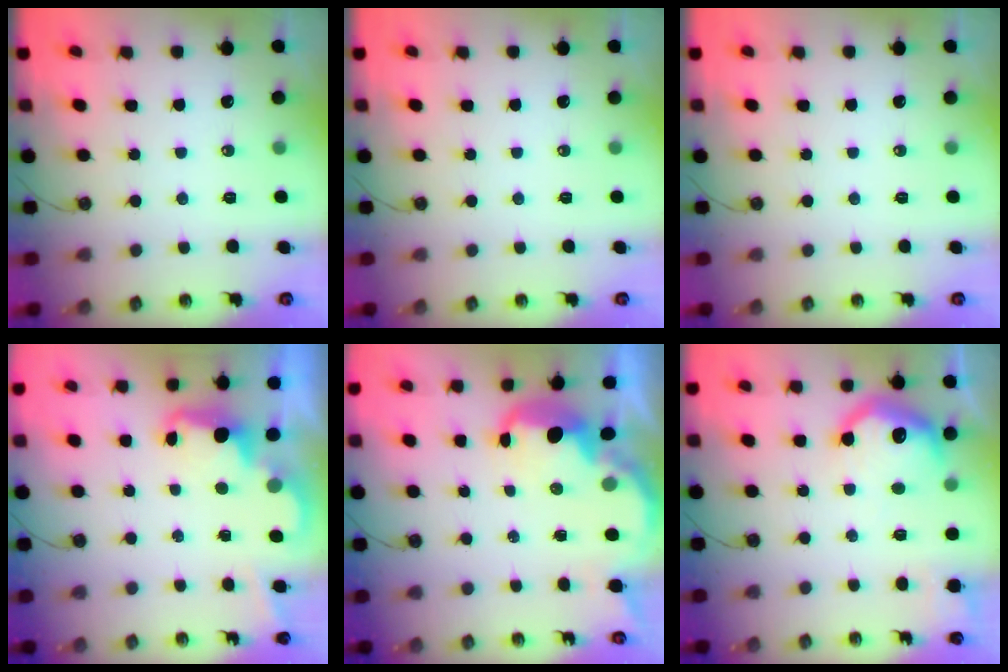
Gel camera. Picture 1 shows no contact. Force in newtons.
{"total": 0.0}
{"total": 0.0}
{"total": 2.4, "press": 2.3, "slide": 0.5}
{"total": 5.7, "press": 5.7, "slide": 0.7}
{"total": 12.7, "press": 12.6, "slide": 1.1}